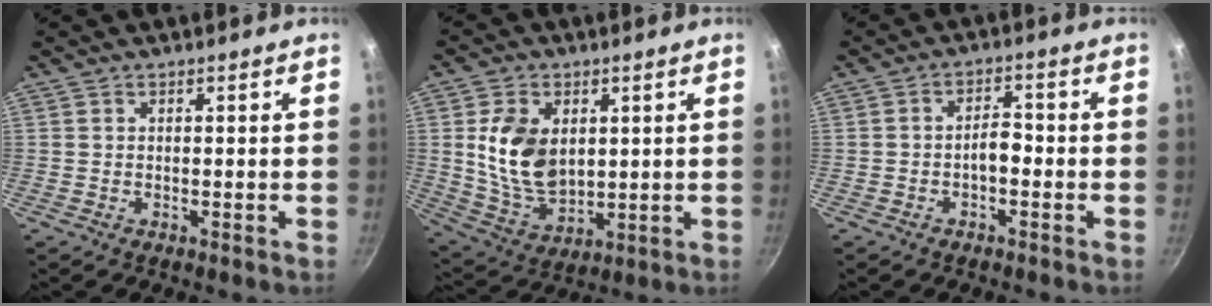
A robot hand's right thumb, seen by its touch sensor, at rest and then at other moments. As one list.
[{"total": 13.3, "force": [2.3, 9.0, 9.6], "torque": [-0.157, -0.023, 0.056]}, {"total": 3.5, "force": [-1.3, 1.8, 2.7], "torque": [-0.031, 0.022, -0.025]}]